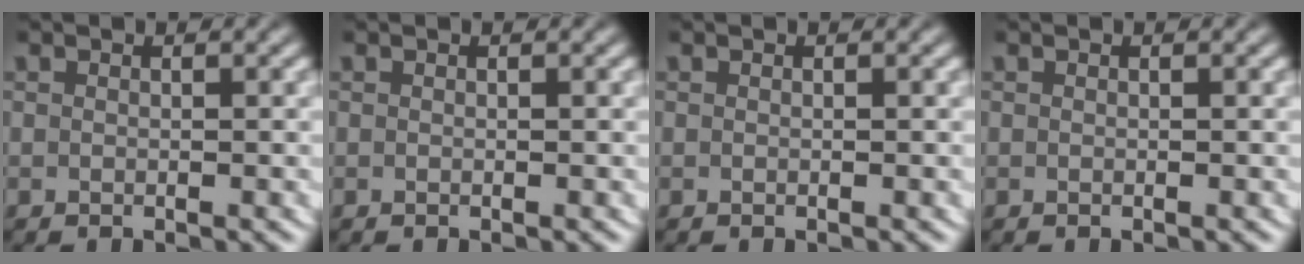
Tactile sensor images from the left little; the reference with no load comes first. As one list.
[{"total": 0.0}, {"total": 0.0}, {"total": 0.0}]